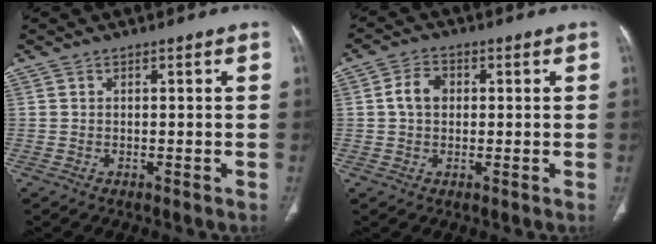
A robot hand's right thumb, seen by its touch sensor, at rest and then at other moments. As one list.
[{"total": 4.8, "force": [0.6, 3.6, 3.1], "torque": [-0.052, 0.011, 0.006]}]